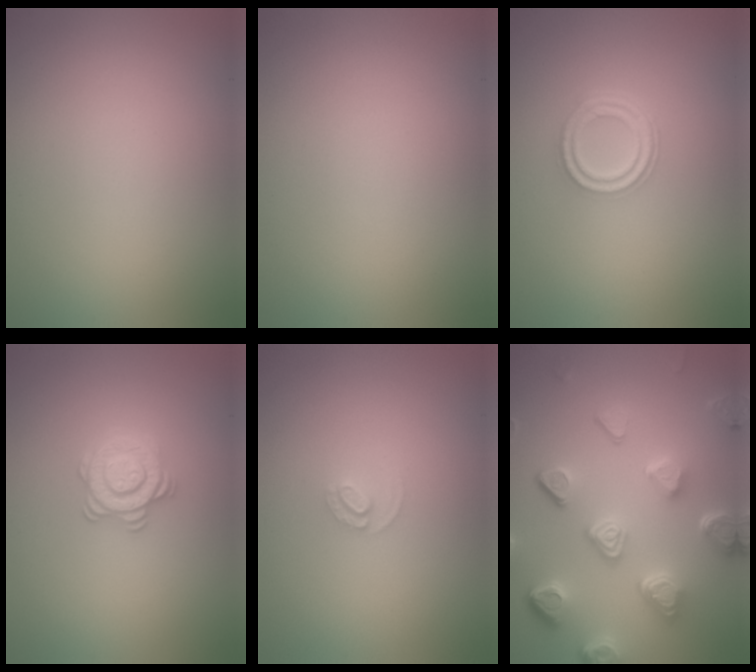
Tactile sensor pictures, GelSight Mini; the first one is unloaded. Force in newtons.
{"total": 0.0}
{"total": 3.5, "press": 2.7, "slide": 2.3}
{"total": 3.1, "press": 2.8, "slide": 1.3}
{"total": 1.2, "press": 1.2, "slide": 0.0}
{"total": 7.3, "press": 5.6, "slide": 4.7}